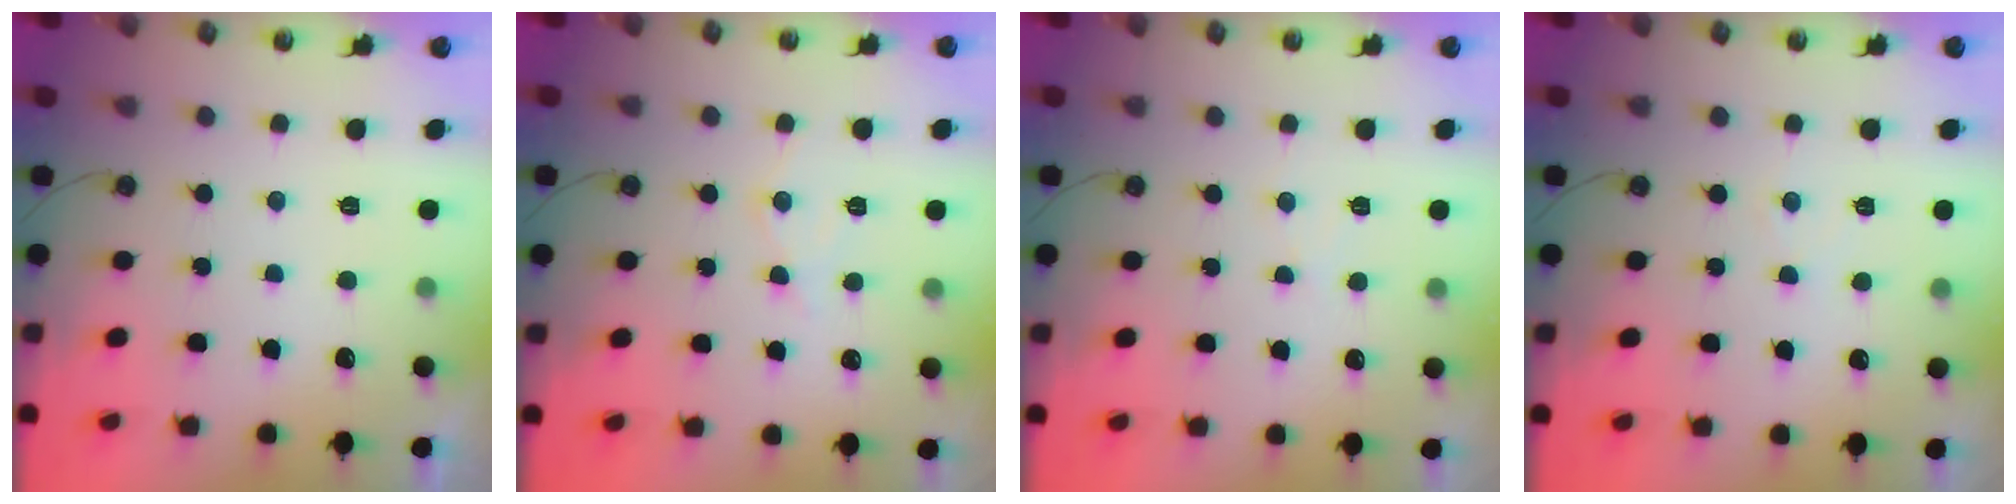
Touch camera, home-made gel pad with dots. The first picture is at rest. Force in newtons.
{"total": 6.5, "press": 6.5, "slide": 0.4}
{"total": 5.2, "press": 5.1, "slide": 0.8}
{"total": 3.1, "press": 3.1, "slide": 0.5}